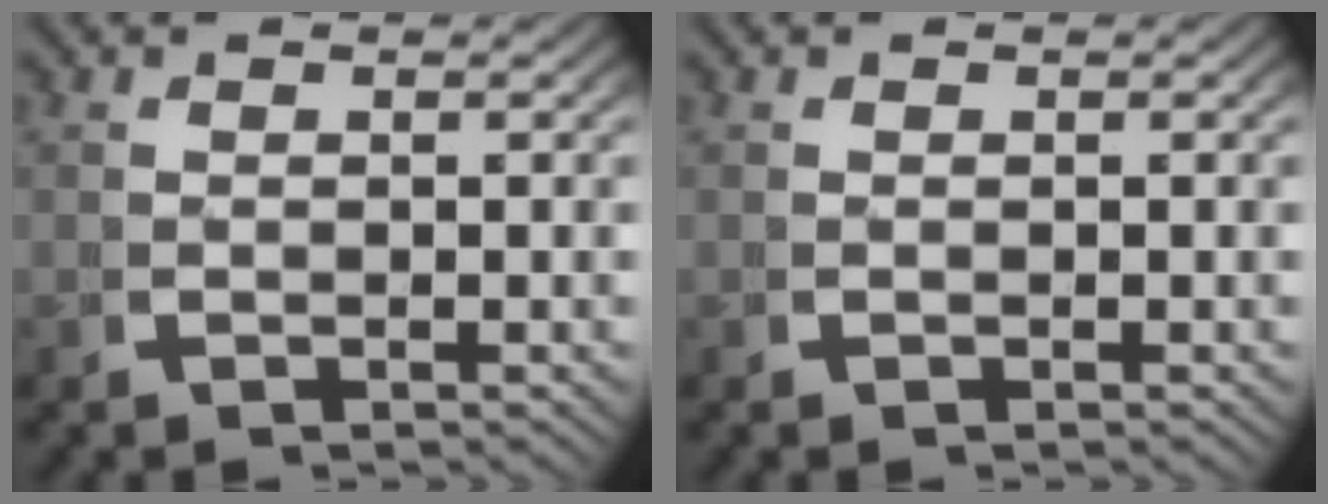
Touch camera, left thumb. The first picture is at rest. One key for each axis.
{"total": 0.0}